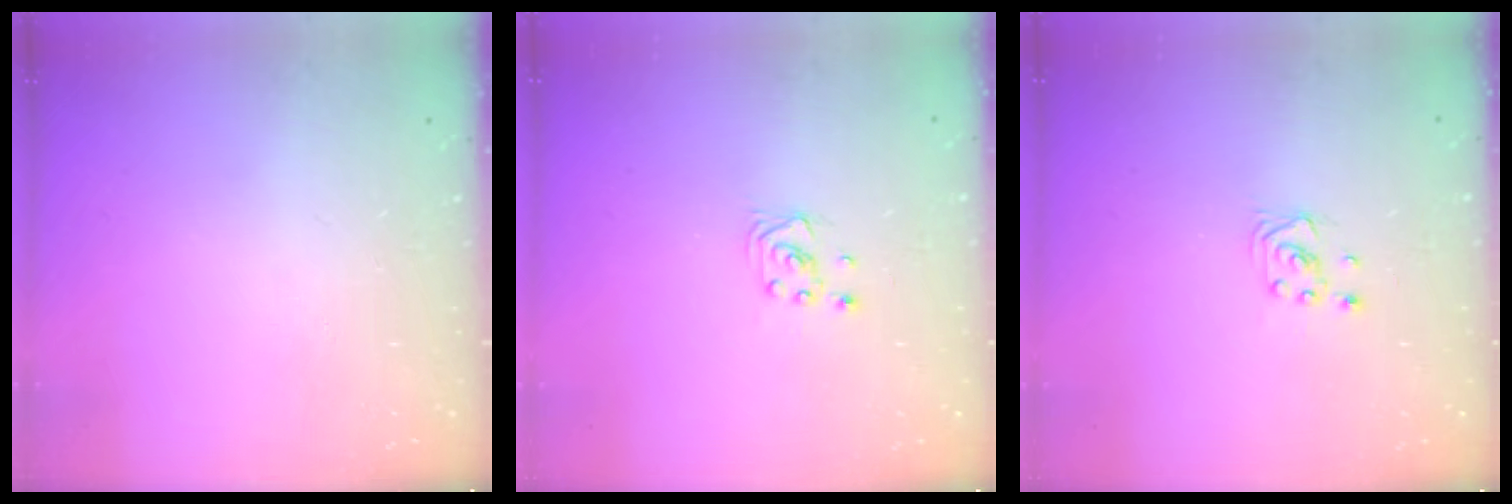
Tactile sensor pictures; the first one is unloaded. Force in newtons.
{"total": 2.0, "press": 2.0, "slide": 0.1}
{"total": 2.0, "press": 2.0, "slide": 0.1}